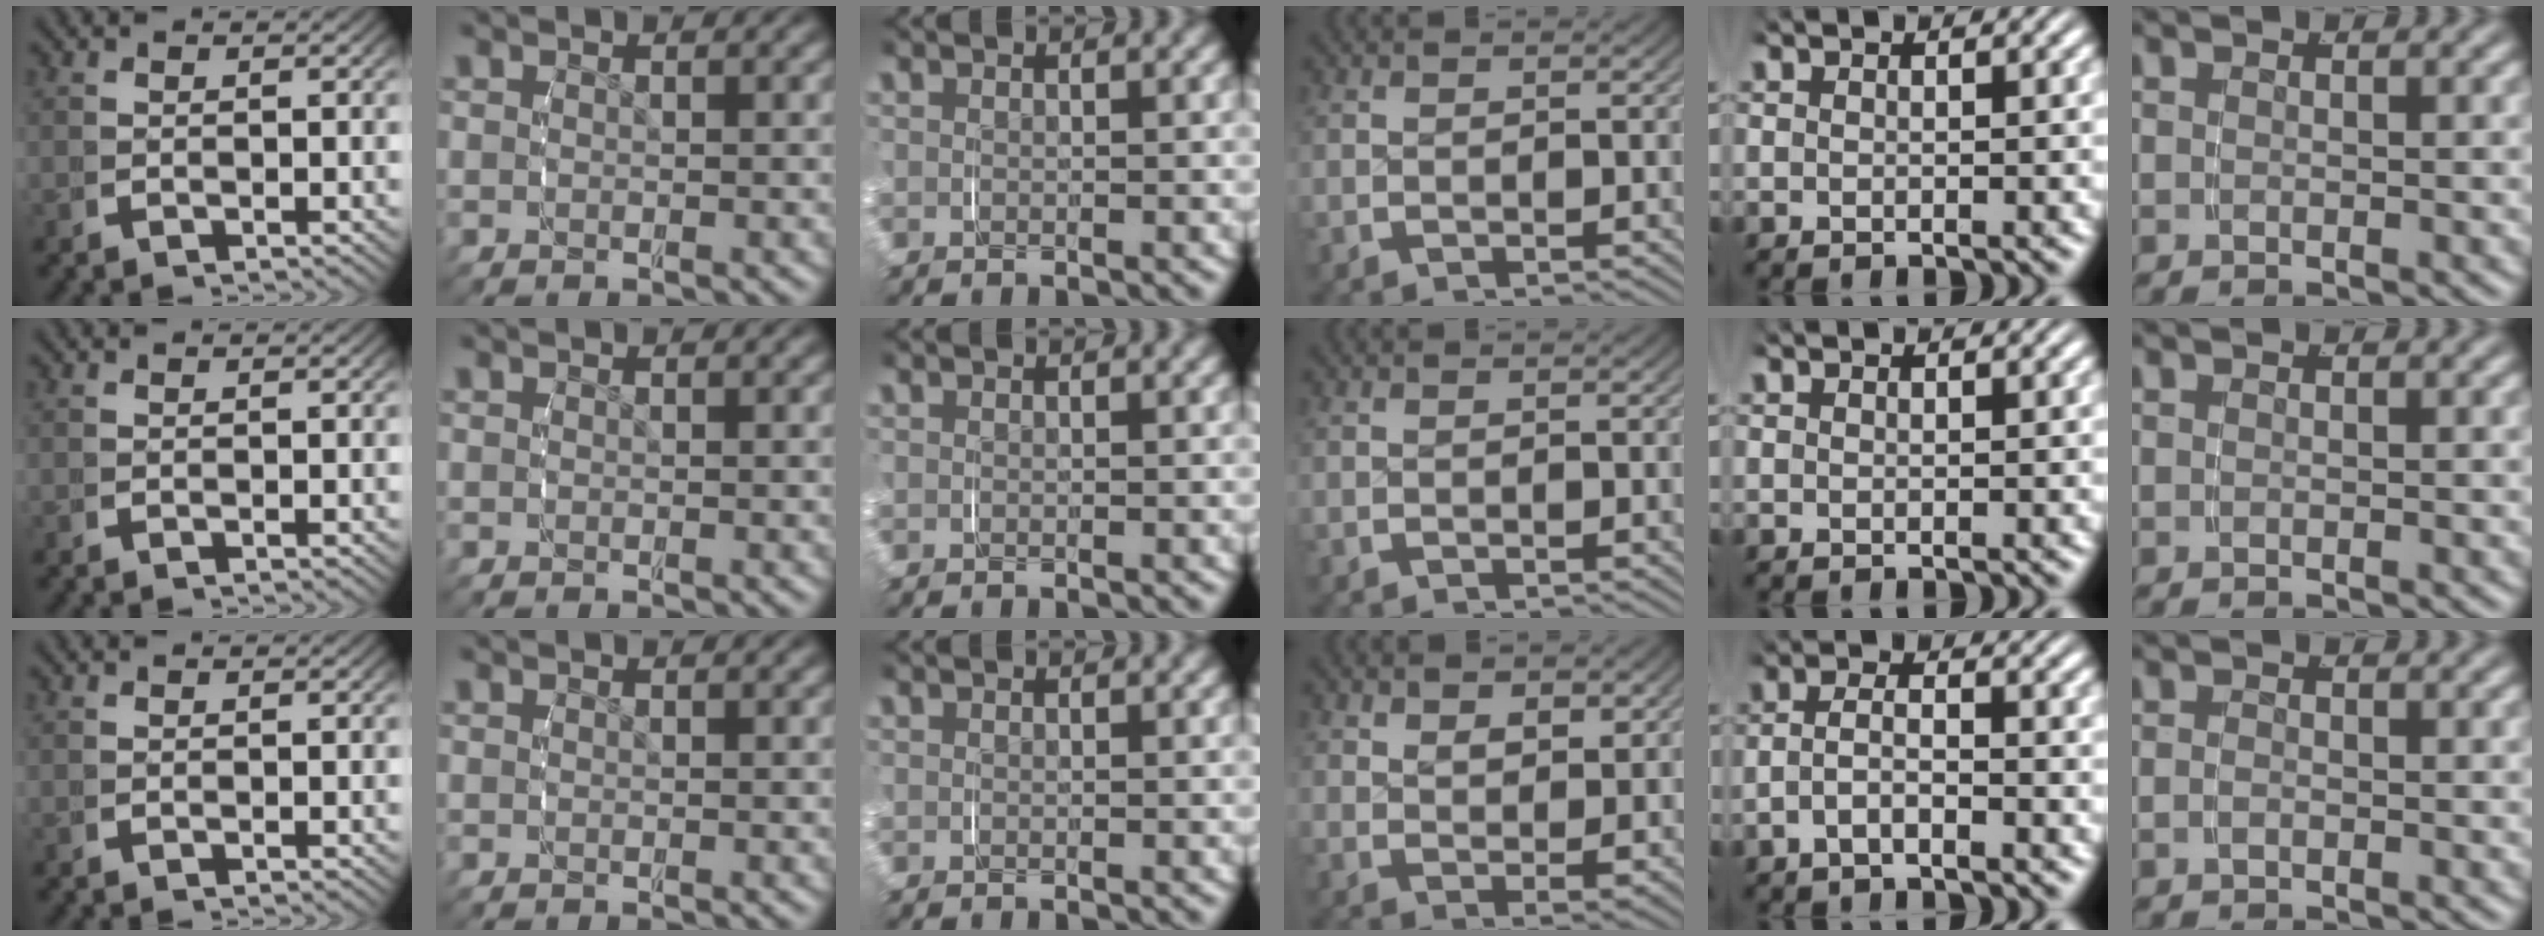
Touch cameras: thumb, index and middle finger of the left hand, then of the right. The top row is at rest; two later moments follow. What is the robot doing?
{"motion": "grasp_and_lifting", "object": "scarf"}